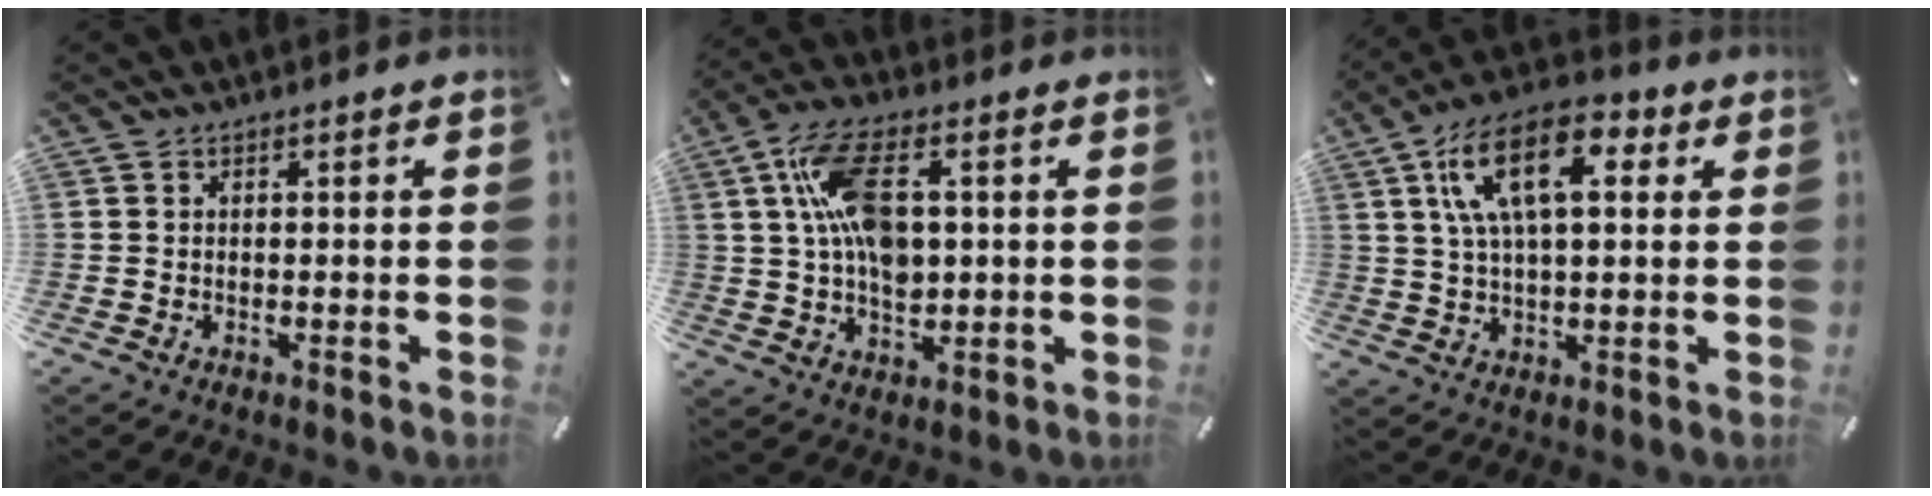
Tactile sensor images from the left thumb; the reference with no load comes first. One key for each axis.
{"total": 12.9, "fx": 2.5, "fy": 7.3, "fz": 10.4, "tx": -0.208, "ty": 0.003, "tz": 0.042}
{"total": 15.4, "fx": 5.8, "fy": 7.6, "fz": 12.1, "tx": -0.238, "ty": 0.000, "tz": 0.095}